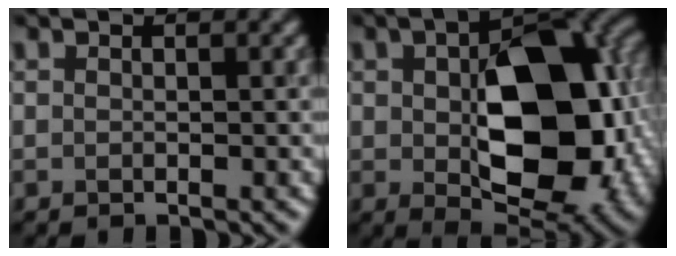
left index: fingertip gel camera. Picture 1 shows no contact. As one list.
[{"total": 14.3, "force": [-0.5, 8.7, 11.3], "torque": [-0.163, -0.020, 0.014]}]